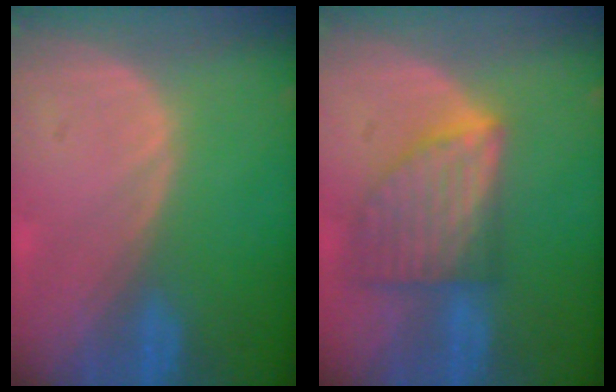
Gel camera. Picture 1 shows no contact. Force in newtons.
{"total": 8.0, "press": 7.3, "slide": 3.2}